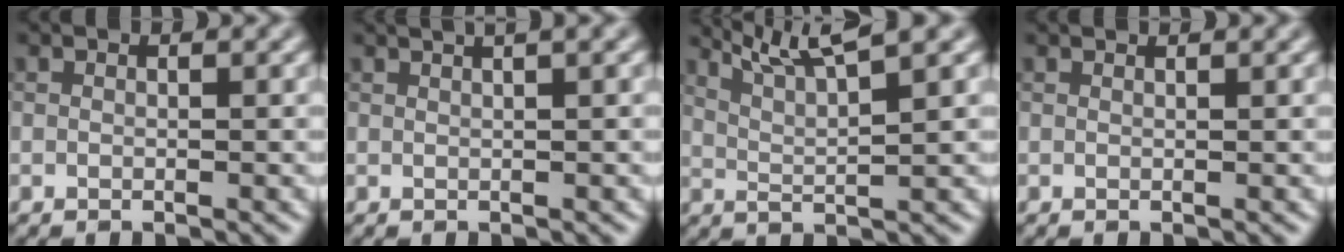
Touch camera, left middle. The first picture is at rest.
{"total": 3.7, "force": [2.2, 1.4, 2.6], "torque": [-0.012, 0.017, 0.005]}
{"total": 5.3, "force": [4.1, 0.7, 3.3], "torque": [-0.057, 0.015, 0.068]}
{"total": 1.0, "force": [1.0, 0.1, 0.3], "torque": [-0.007, -0.003, 0.005]}